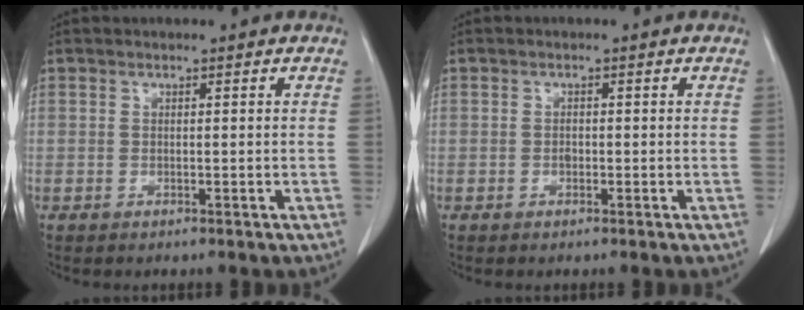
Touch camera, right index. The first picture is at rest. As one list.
[{"total": 0.8, "force": [-0.2, 0.5, 0.6], "torque": [-0.012, 0.001, -0.005]}]